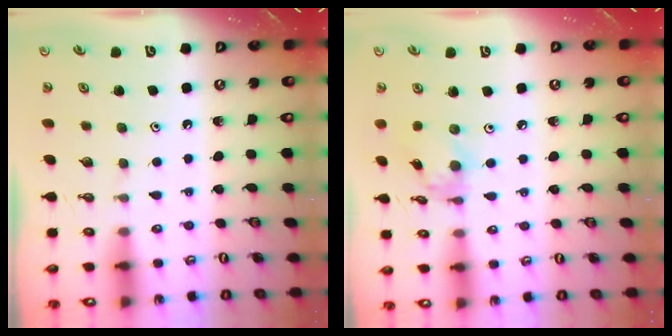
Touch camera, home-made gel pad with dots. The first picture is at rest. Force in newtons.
{"total": 4.4, "press": 4.3, "slide": 0.2}